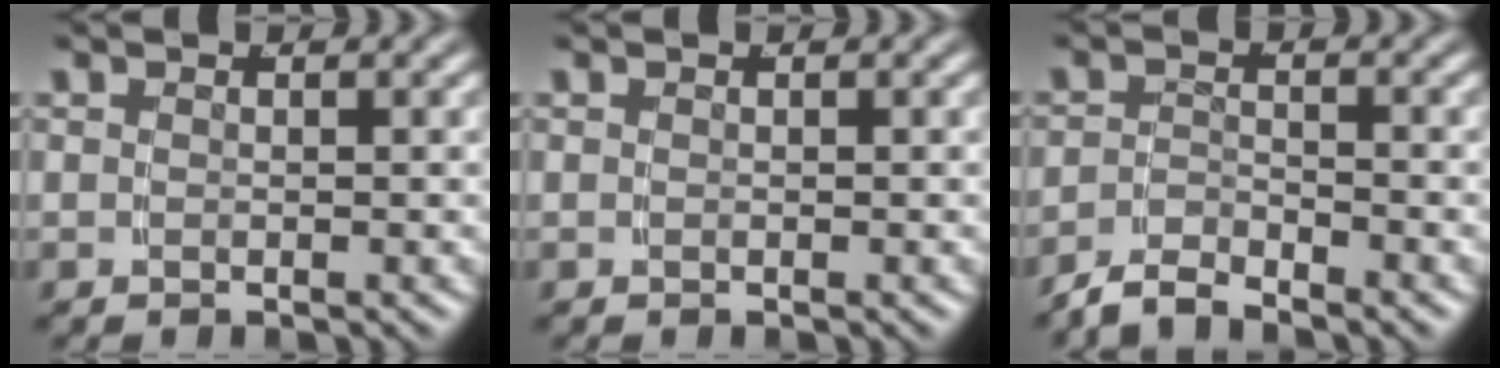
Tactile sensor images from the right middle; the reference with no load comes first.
{"total": 0.0}
{"total": 2.8, "force": [-2.7, 0.2, 0.6], "torque": [-0.008, -0.002, -0.049]}